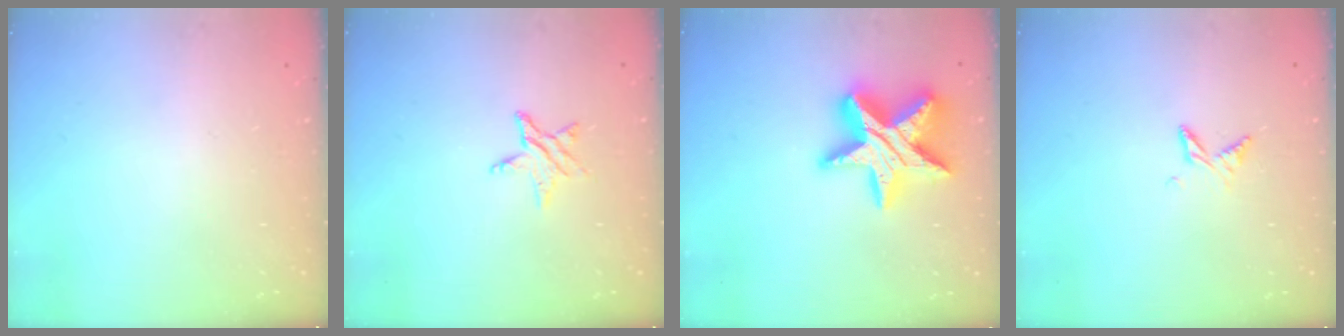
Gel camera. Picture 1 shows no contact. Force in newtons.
{"total": 5.8, "press": 5.8, "slide": 0.5}
{"total": 19.4, "press": 19.4, "slide": 1.4}
{"total": 6.0, "press": 6.0, "slide": 0.7}